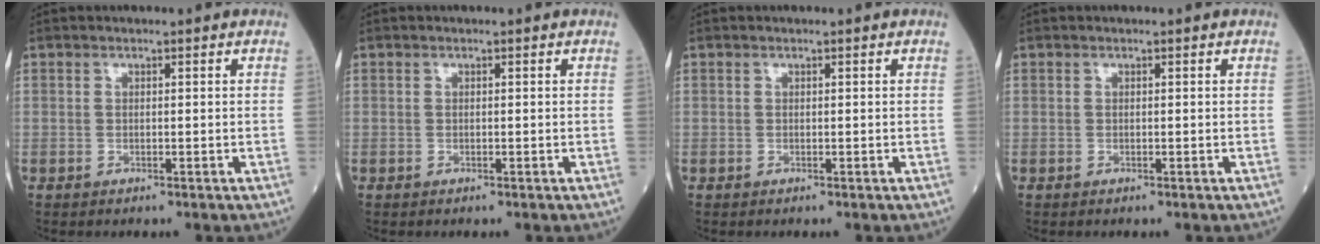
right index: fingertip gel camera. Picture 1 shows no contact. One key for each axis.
{"total": 0.0}
{"total": 0.0}
{"total": 0.0}